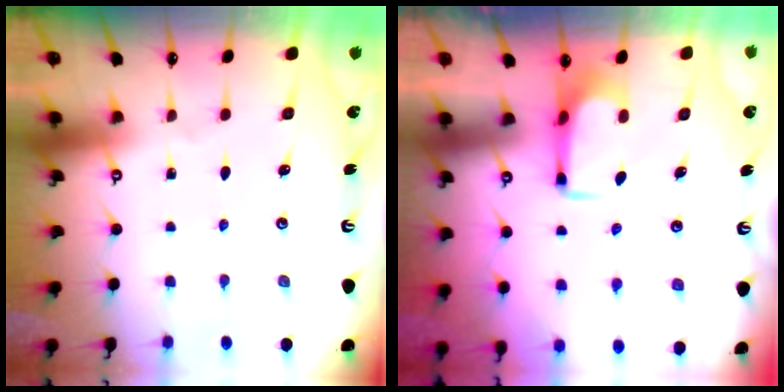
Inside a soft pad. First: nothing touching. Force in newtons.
{"total": 1.7, "press": 1.6, "slide": 0.5}